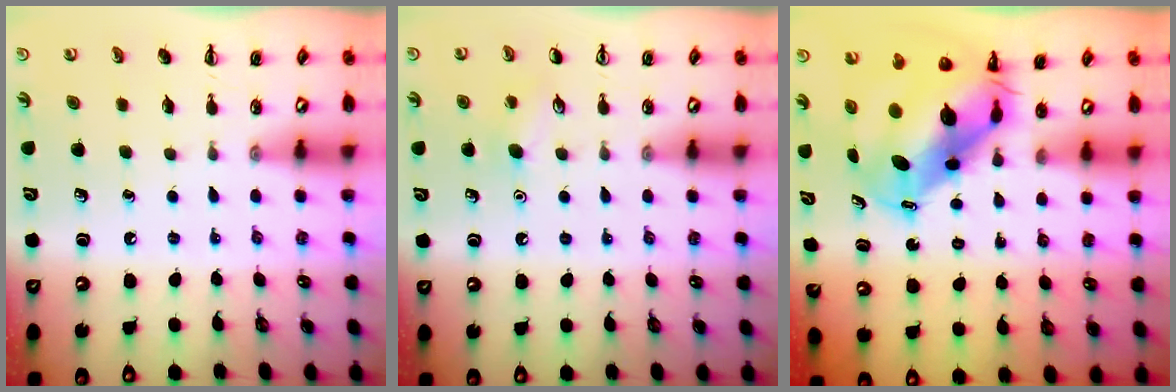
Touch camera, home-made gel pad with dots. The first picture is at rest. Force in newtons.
{"total": 7.4, "press": 7.1, "slide": 2.0}
{"total": 9.7, "press": 9.3, "slide": 2.8}